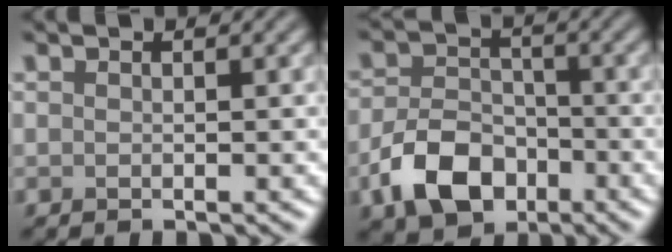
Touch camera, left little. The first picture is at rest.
{"total": 6.1, "force": [-2.9, 4.0, 3.5], "torque": [-0.066, -0.002, -0.059]}